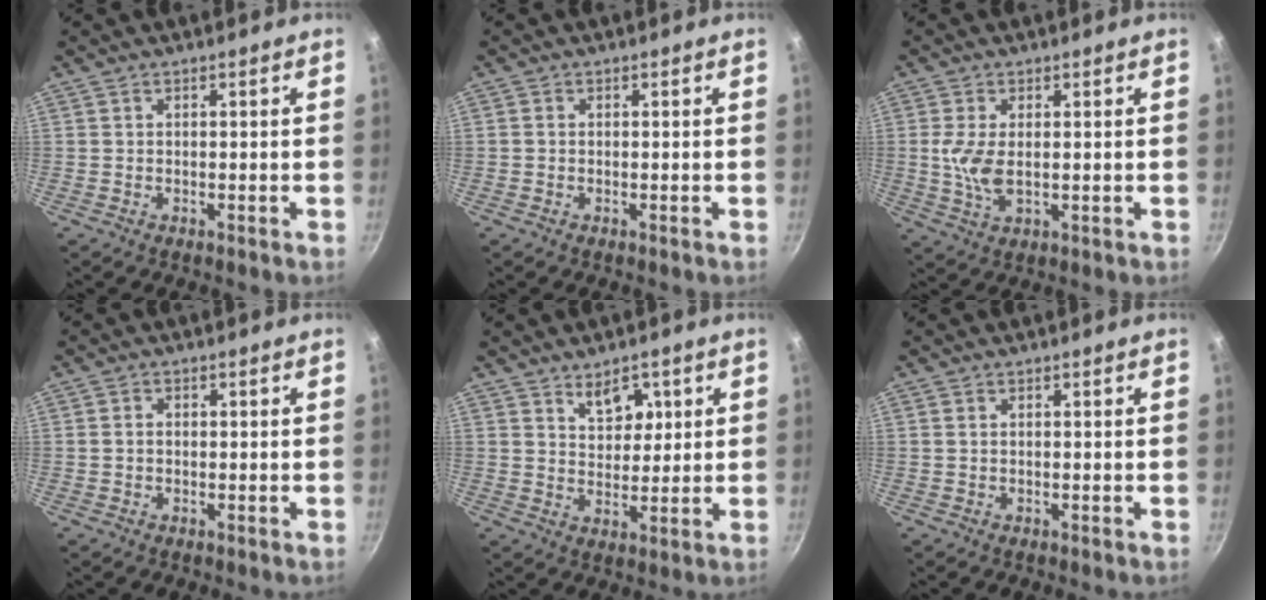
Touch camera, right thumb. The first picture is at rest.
{"total": 0.6, "force": [-0.1, 0.5, 0.2], "torque": [-0.003, 0.002, -0.004]}
{"total": 5.9, "force": [0.4, 3.0, 5.1], "torque": [-0.108, -0.006, 0.011]}
{"total": 1.6, "force": [-0.1, 1.3, 1.0], "torque": [-0.017, 0.008, -0.004]}
{"total": 5.9, "force": [2.9, 3.8, 3.6], "torque": [-0.027, -0.020, 0.049]}
{"total": 0.5, "force": [0.2, 0.3, 0.4], "torque": [-0.008, 0.001, 0.003]}